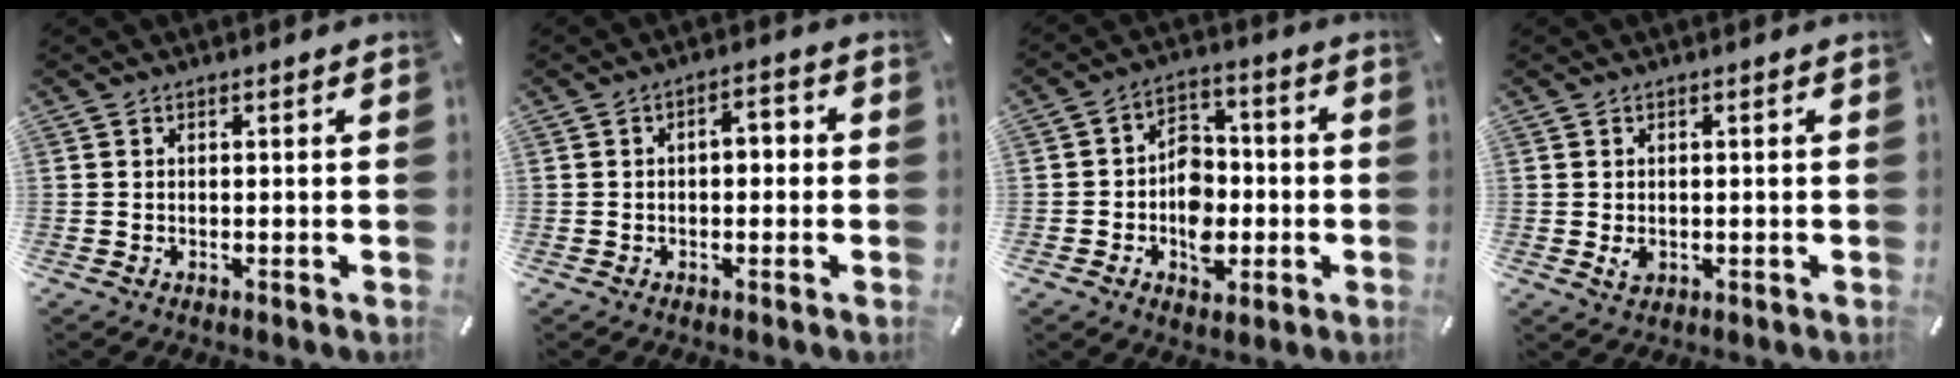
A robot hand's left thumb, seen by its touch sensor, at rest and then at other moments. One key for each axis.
{"total": 3.7, "fx": -1.0, "fy": 2.2, "fz": 2.8, "tx": -0.044, "ty": 0.016, "tz": -0.025}
{"total": 9.9, "fx": -2.8, "fy": 8.0, "fz": 5.1, "tx": -0.084, "ty": 0.027, "tz": -0.045}
{"total": 1.9, "fx": -0.2, "fy": 1.4, "fz": 1.2, "tx": -0.028, "ty": 0.001, "tz": -0.006}